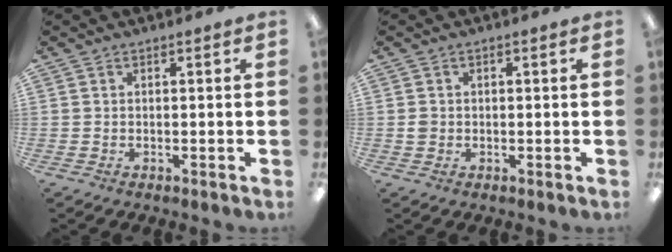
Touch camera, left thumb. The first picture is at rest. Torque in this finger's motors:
{"motor_torque": [-0.20, 0.19, 0.23, -0.11, -0.01]}